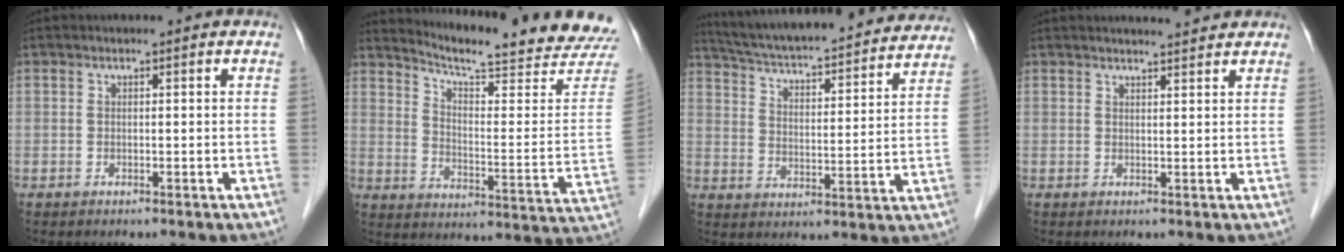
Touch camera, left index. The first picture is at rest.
{"total": 21.7, "force": [20.6, 0.4, 6.6], "torque": [-0.106, -0.104, 0.258]}
{"total": 27.6, "force": [25.0, 3.8, 10.9], "torque": [-0.182, -0.018, 0.333]}
{"total": 4.5, "force": [4.2, 0.2, 1.5], "torque": [-0.023, 0.013, 0.051]}